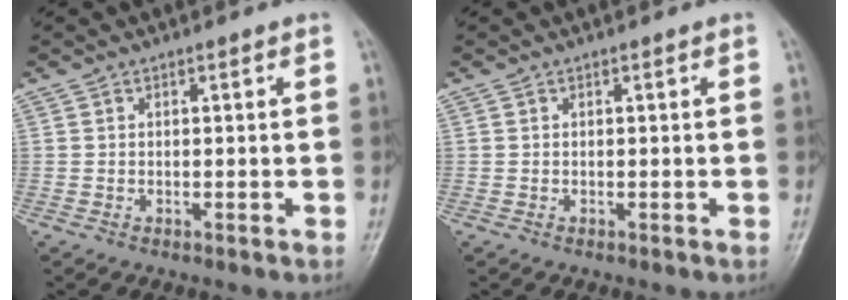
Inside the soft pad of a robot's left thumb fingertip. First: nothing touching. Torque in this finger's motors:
{"motor_torque": [0.00, 0.01, -0.01, -0.01, 0.00]}